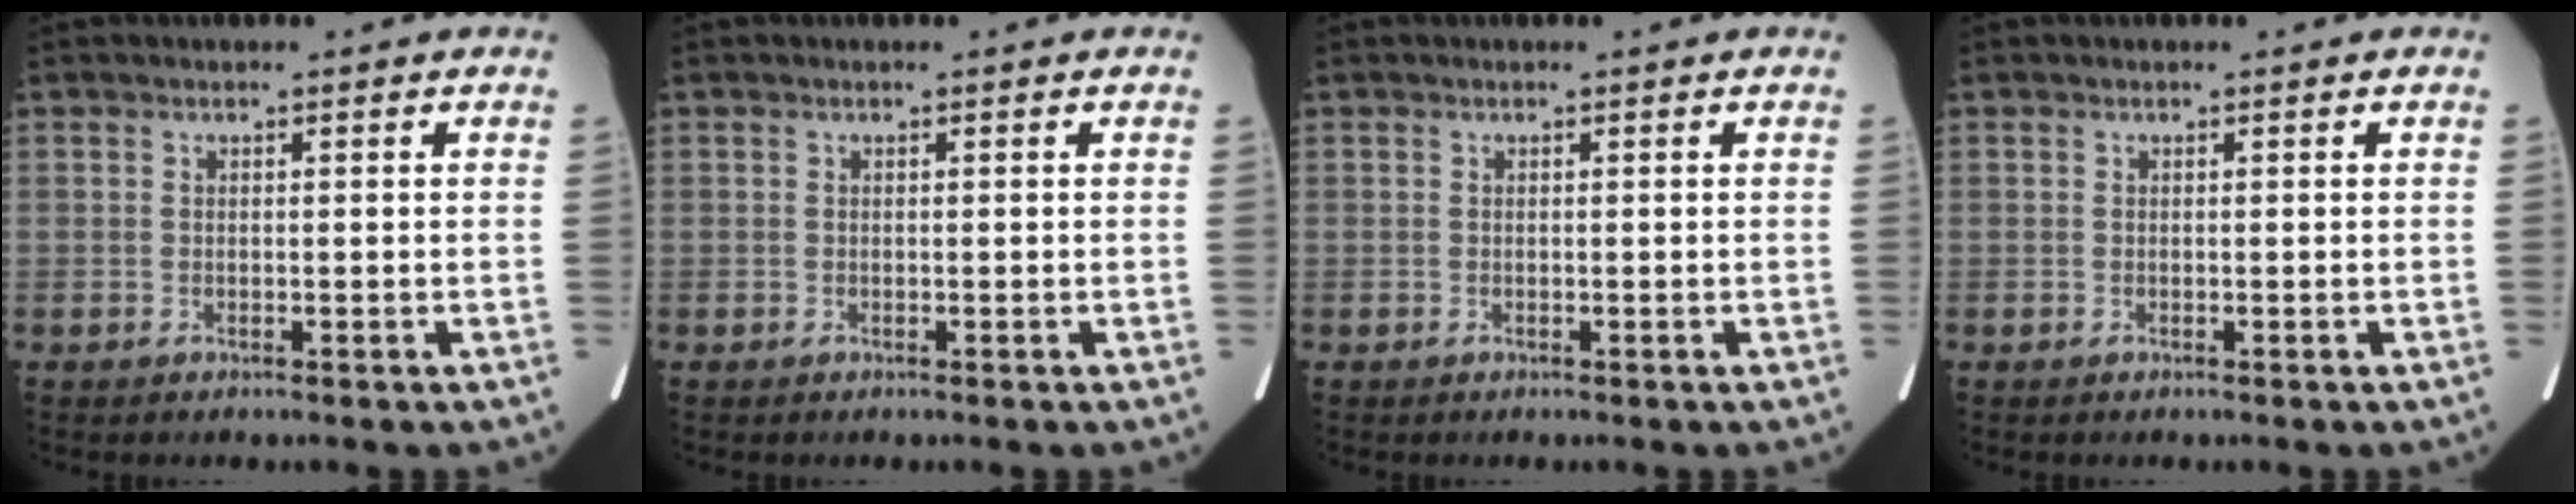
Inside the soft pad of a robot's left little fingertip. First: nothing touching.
{"total": 0.0}
{"total": 0.0}
{"total": 0.0}